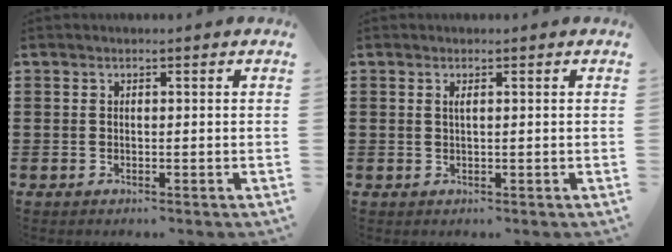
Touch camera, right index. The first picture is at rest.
{"total": 0.7, "force": [0.2, -0.1, 0.7], "torque": [-0.014, -0.001, 0.003]}